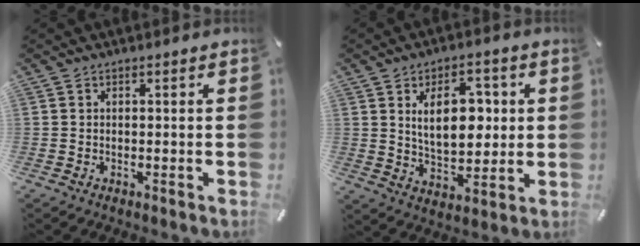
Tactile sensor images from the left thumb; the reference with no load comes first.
{"total": 12.6, "force": [3.0, 7.7, 9.5], "torque": [-0.149, 0.002, 0.048]}